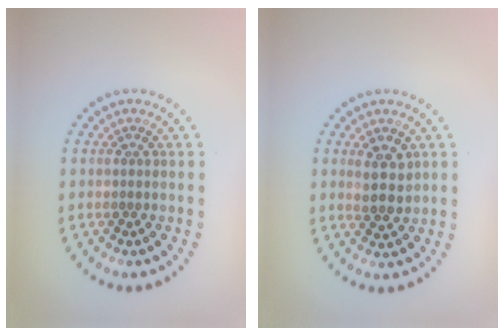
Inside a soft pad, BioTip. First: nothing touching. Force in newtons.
{"total": 2.8, "press": 2.6, "slide": 0.9}